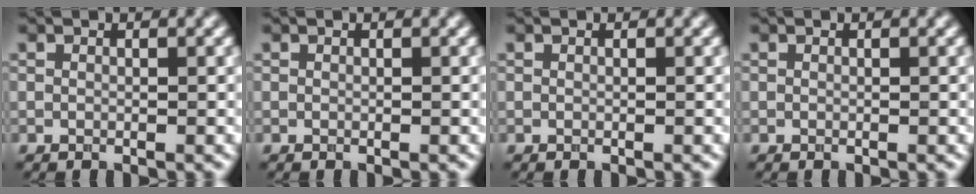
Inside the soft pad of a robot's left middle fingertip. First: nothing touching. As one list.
[{"total": 0.0}, {"total": 0.0}, {"total": 0.0}]